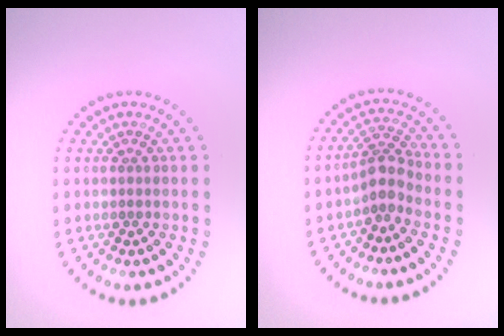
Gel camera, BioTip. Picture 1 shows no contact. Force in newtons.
{"total": 2.8, "press": 2.1, "slide": 1.8}